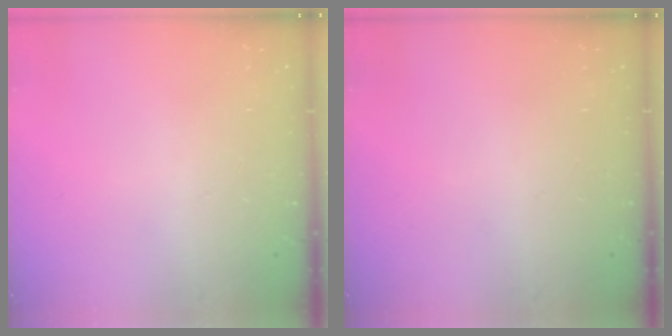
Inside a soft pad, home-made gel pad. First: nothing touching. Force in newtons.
{"total": 0.0}